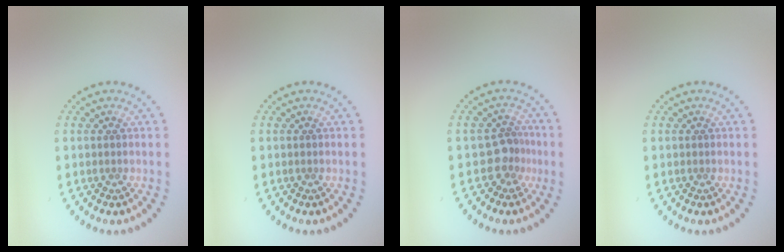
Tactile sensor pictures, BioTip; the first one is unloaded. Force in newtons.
{"total": 0.0}
{"total": 2.4, "press": 1.7, "slide": 1.7}
{"total": 0.0}